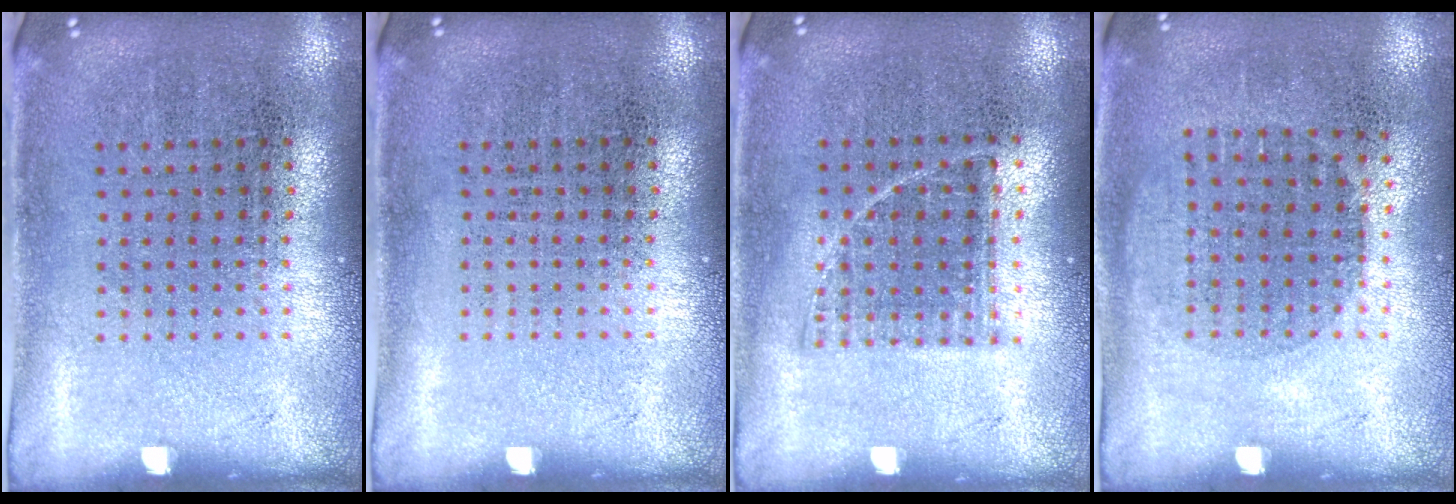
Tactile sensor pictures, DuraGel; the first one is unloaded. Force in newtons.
{"total": 0.0}
{"total": 1.0, "press": 0.8, "slide": 0.6}
{"total": 1.0, "press": 0.9, "slide": 0.3}